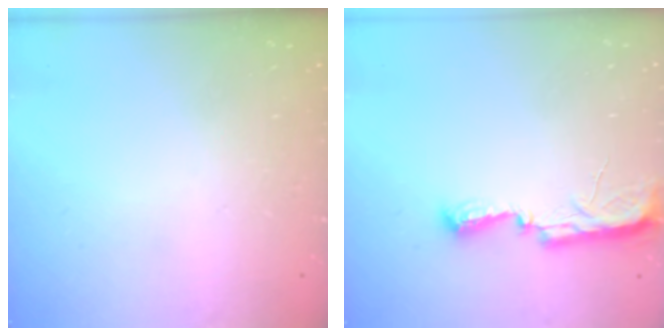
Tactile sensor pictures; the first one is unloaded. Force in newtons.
{"total": 9.8, "press": 8.9, "slide": 4.2}